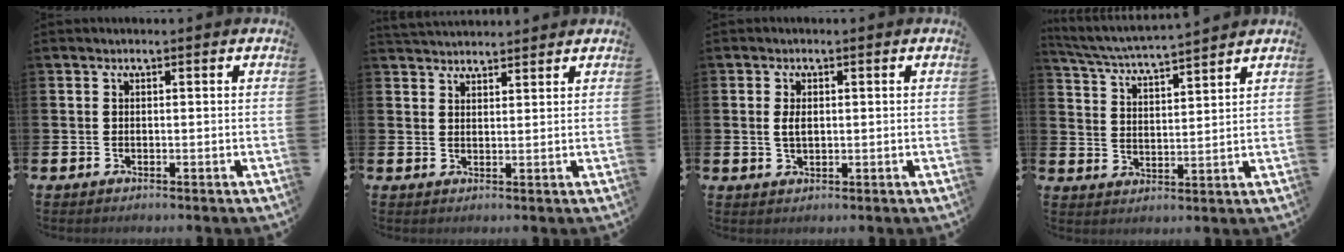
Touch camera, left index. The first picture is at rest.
{"total": 3.0, "force": [3.0, 0.6, 0.0], "torque": [-0.004, -0.012, 0.055]}
{"total": 2.0, "force": [0.4, 1.1, 1.6], "torque": [-0.023, 0.001, 0.003]}
{"total": 4.6, "force": [4.5, -0.2, 0.9], "torque": [-0.038, -0.036, 0.075]}